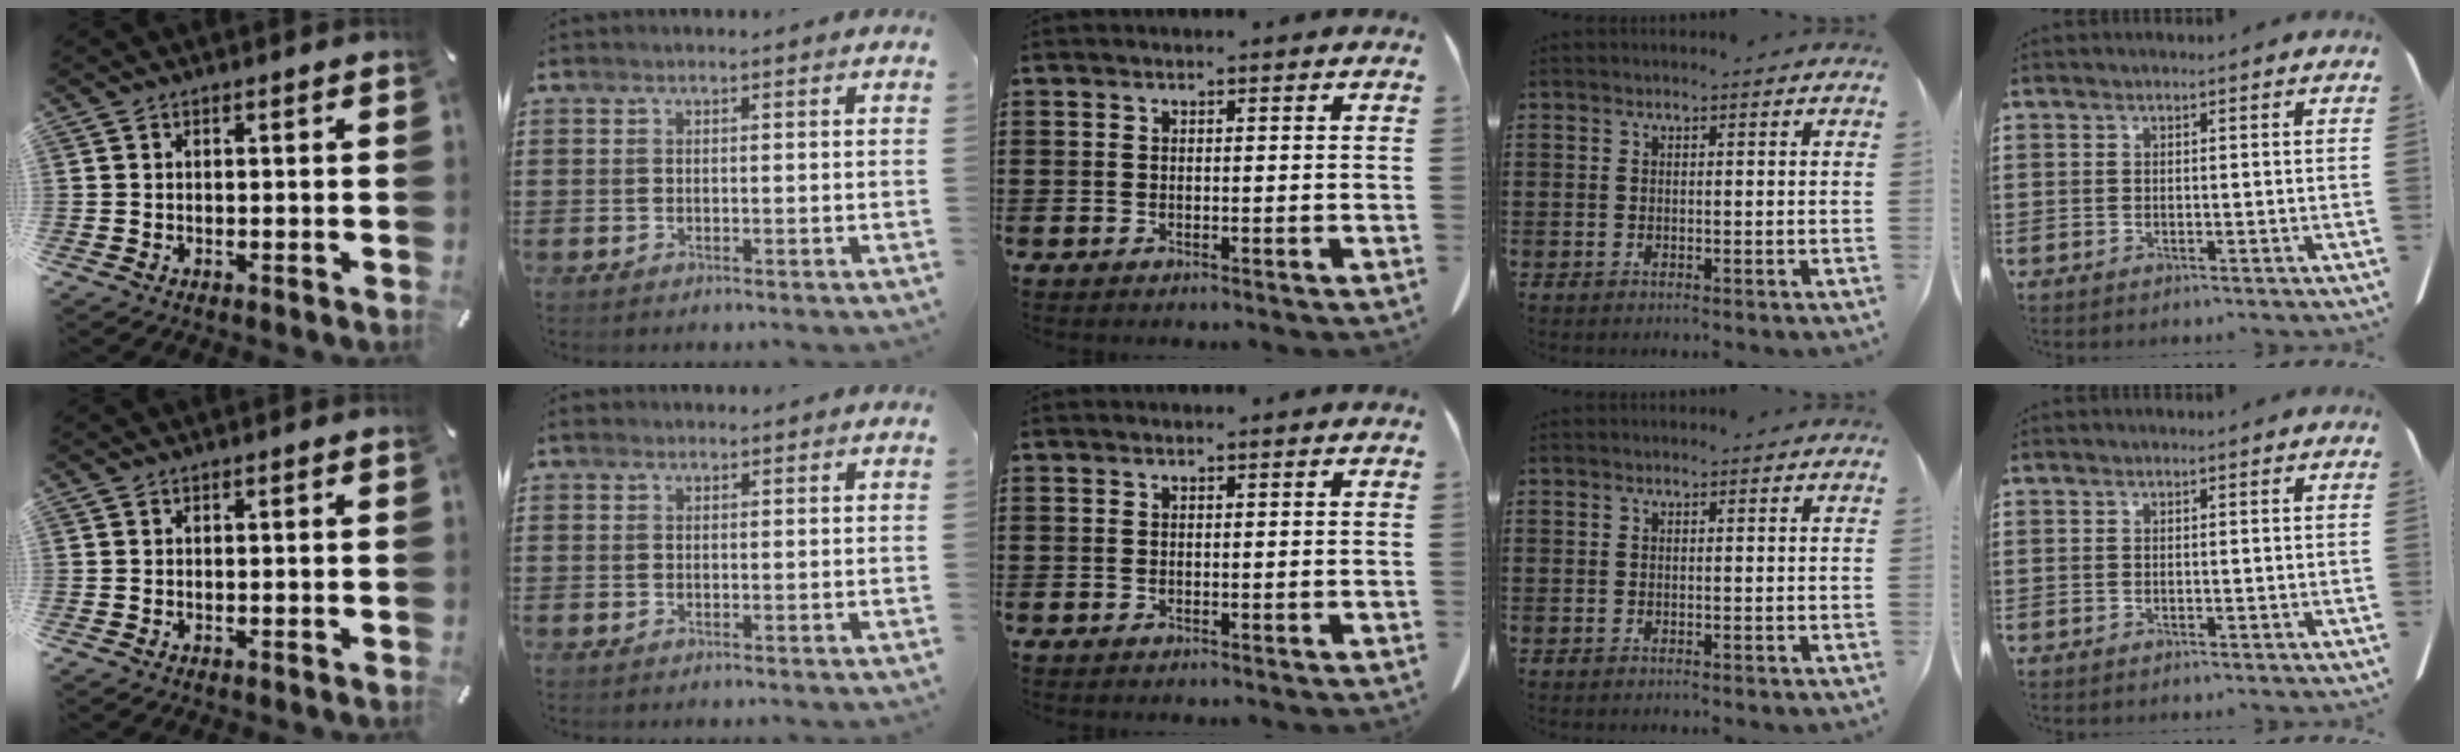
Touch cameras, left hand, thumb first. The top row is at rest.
{"index": {"total": 0.6, "force": [0.2, 0.6, 0.3], "torque": [-0.006, 0.006, 0.003]}}